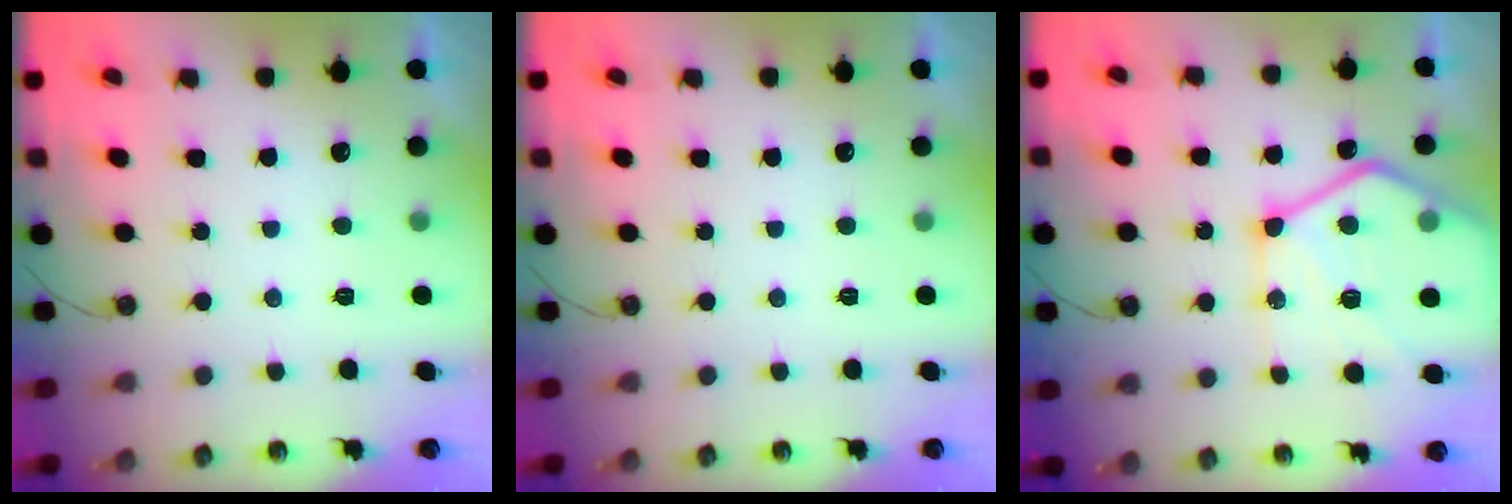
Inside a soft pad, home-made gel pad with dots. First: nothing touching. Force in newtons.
{"total": 0.0}
{"total": 21.8, "press": 21.7, "slide": 2.3}